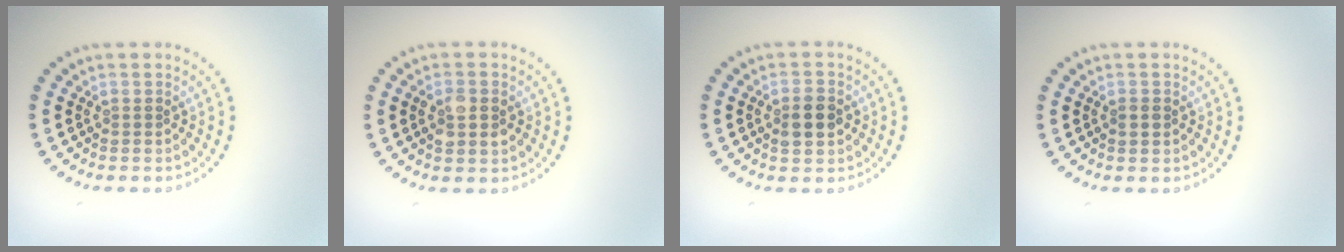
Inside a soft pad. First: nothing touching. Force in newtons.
{"total": 2.6, "press": 2.6, "slide": 0.2}
{"total": 2.7, "press": 2.7, "slide": 0.2}
{"total": 1.2, "press": 1.2, "slide": 0.2}